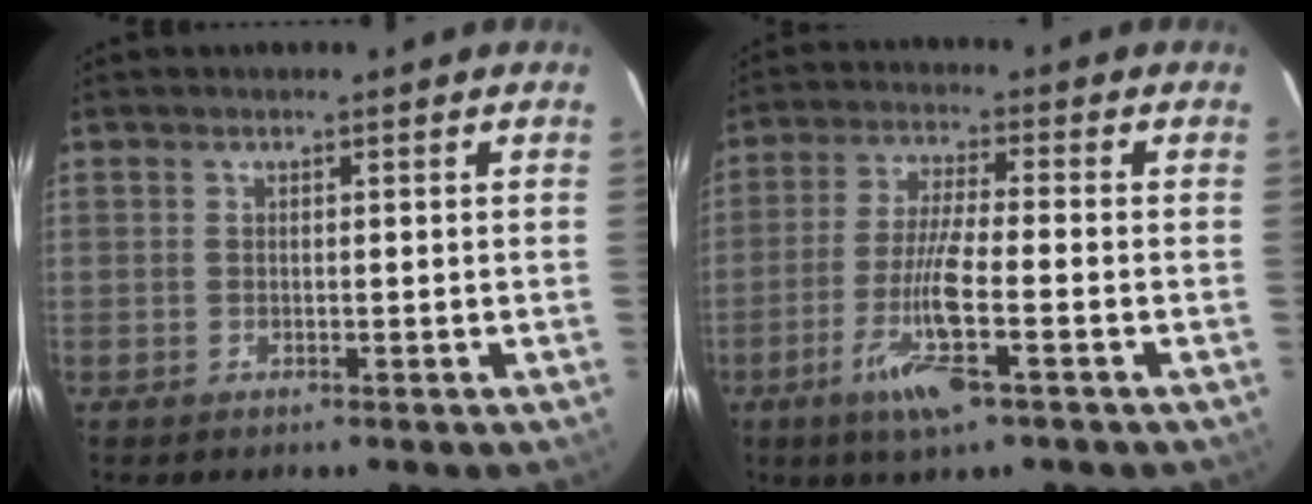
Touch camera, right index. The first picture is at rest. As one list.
[{"total": 9.9, "force": [-4.3, 0.4, 8.9], "torque": [-0.176, -0.016, -0.080]}]